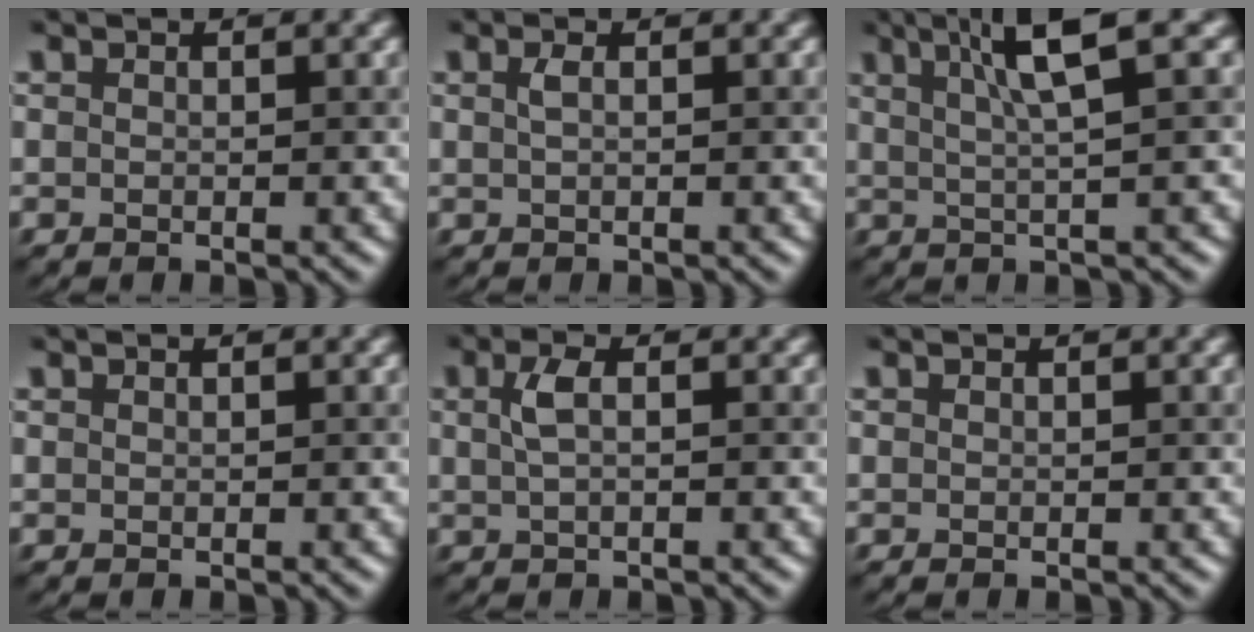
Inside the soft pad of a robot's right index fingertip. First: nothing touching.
{"total": 0.8, "force": [0.2, 0.2, 0.7], "torque": [-0.015, 0.009, 0.009]}
{"total": 5.2, "force": [2.3, 0.6, 4.6], "torque": [-0.067, 0.014, 0.039]}
{"total": 0.0}
{"total": 1.7, "force": [0.4, 0.5, 1.6], "torque": [-0.034, 0.011, 0.011]}
{"total": 0.0}